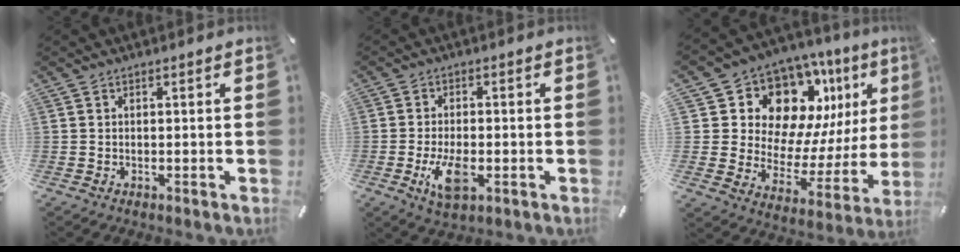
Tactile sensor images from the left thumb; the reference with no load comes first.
{"total": 7.6, "force": [-2.2, 3.7, 6.3], "torque": [-0.131, -0.006, -0.042]}
{"total": 14.2, "force": [9.3, 9.5, 4.9], "torque": [-0.068, -0.100, 0.166]}